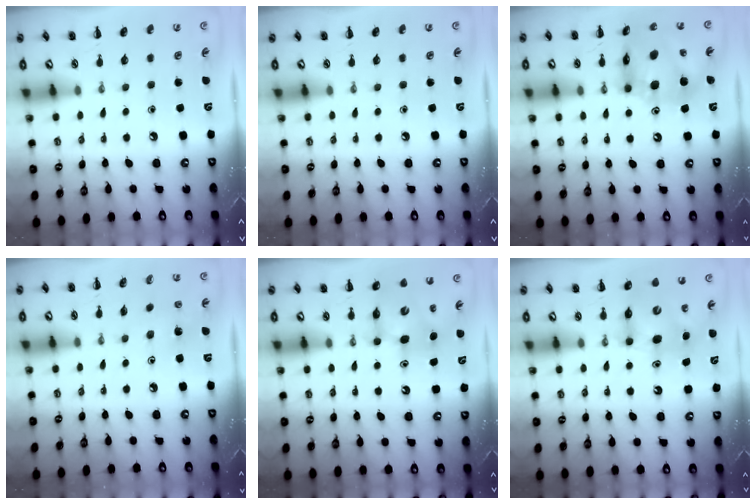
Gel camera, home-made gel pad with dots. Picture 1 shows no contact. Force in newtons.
{"total": 0.0}
{"total": 15.2, "press": 14.4, "slide": 4.8}
{"total": 3.1, "press": 2.9, "slide": 1.0}
{"total": 7.3, "press": 7.1, "slide": 1.5}
{"total": 6.6, "press": 6.6, "slide": 0.8}